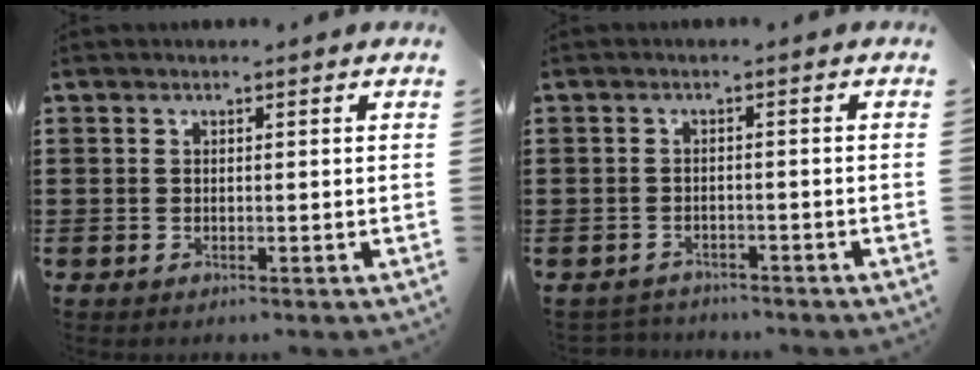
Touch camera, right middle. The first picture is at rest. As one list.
[{"total": 1.7, "force": [-1.7, 0.3, -0.2], "torque": [-0.004, 0.001, -0.039]}]